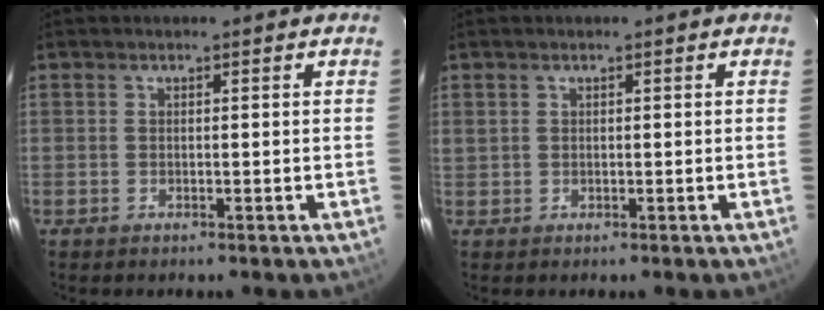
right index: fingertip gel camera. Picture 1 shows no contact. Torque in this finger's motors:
{"motor_torque": [0.05, 0.03, 0.02, 0.01]}